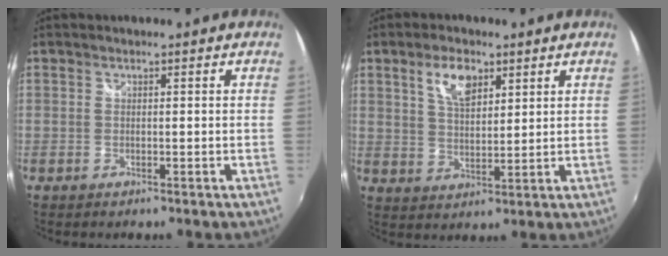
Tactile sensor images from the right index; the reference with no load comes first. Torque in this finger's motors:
{"motor_torque": [0.59, 0.48, 0.27, 0.09]}